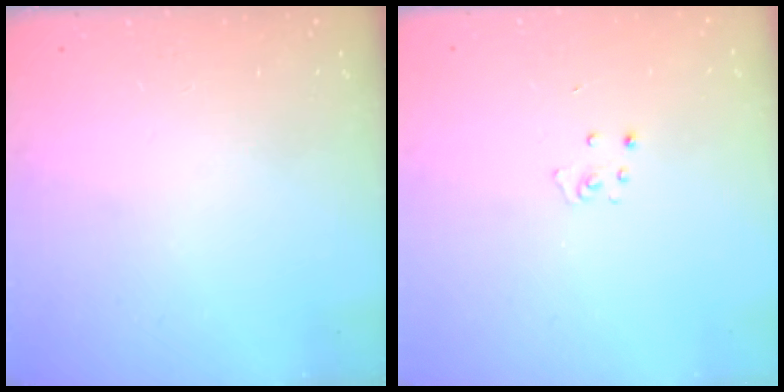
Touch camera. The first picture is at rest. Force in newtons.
{"total": 2.6, "press": 2.6, "slide": 0.2}